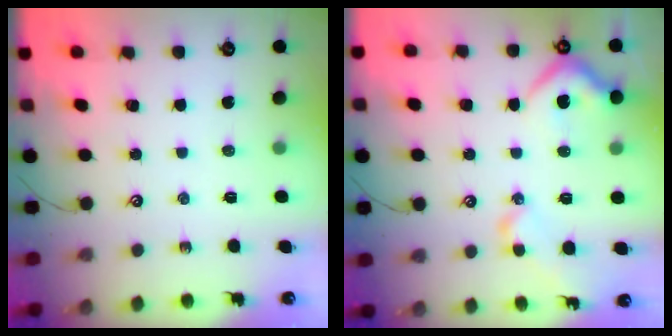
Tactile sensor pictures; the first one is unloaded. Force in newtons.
{"total": 9.7, "press": 9.5, "slide": 1.7}